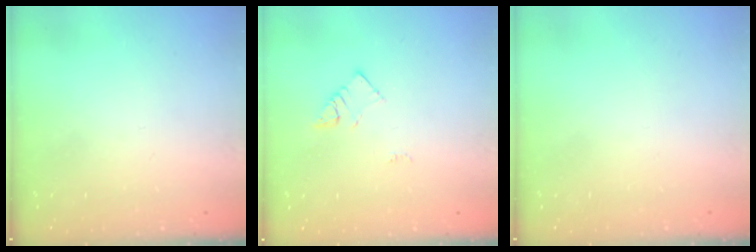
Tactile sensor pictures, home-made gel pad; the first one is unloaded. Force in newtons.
{"total": 2.9, "press": 2.9, "slide": 0.2}
{"total": 1.6, "press": 1.6, "slide": 0.1}